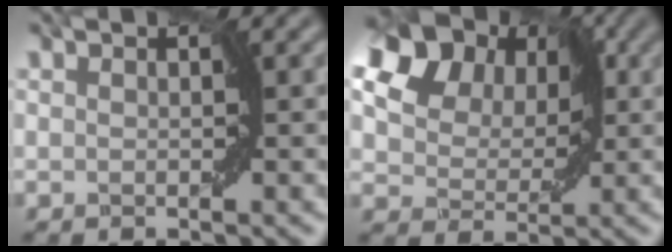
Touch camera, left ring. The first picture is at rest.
{"total": 16.5, "force": [6.8, 12.6, 8.3], "torque": [-0.164, 0.038, 0.126]}